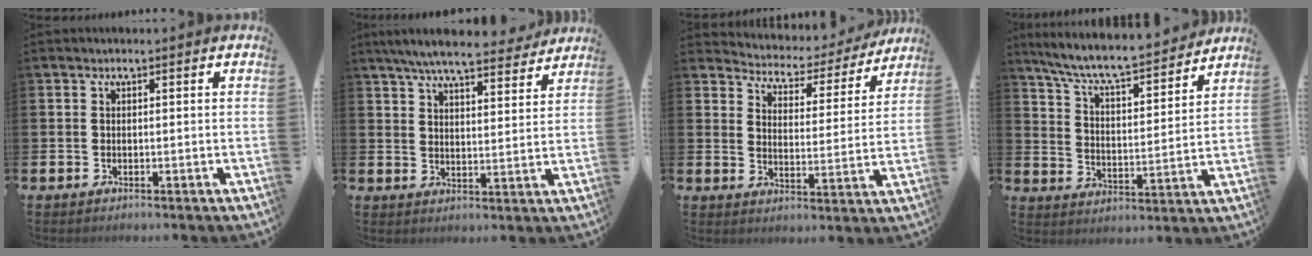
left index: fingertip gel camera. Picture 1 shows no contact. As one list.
[{"total": 7.2, "force": [6.7, 1.1, 2.4], "torque": [-0.061, -0.035, 0.118]}, {"total": 4.1, "force": [3.9, 1.4, 0.2], "torque": [-0.029, -0.040, 0.059]}, {"total": 8.2, "force": [7.6, 0.9, 2.8], "torque": [-0.094, -0.056, 0.131]}]